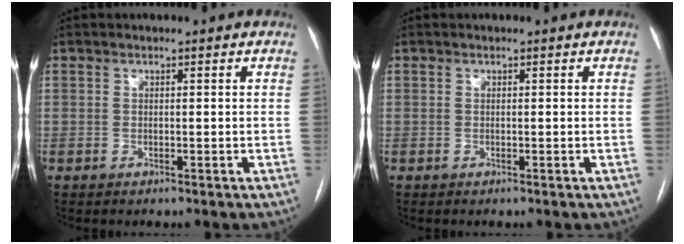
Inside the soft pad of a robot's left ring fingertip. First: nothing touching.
{"total": 0.0}